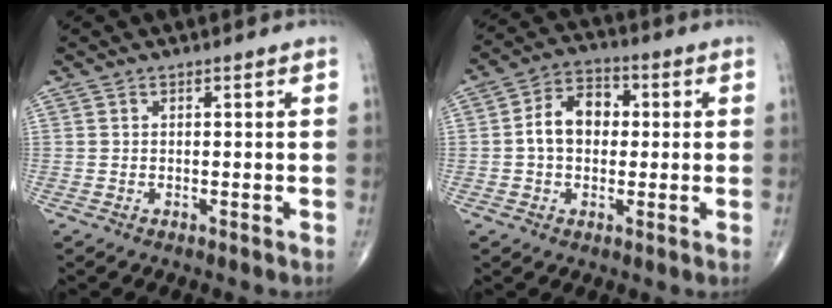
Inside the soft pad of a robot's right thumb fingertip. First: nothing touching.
{"total": 8.8, "force": [0.3, 6.4, 6.0], "torque": [-0.083, 0.024, -0.004]}